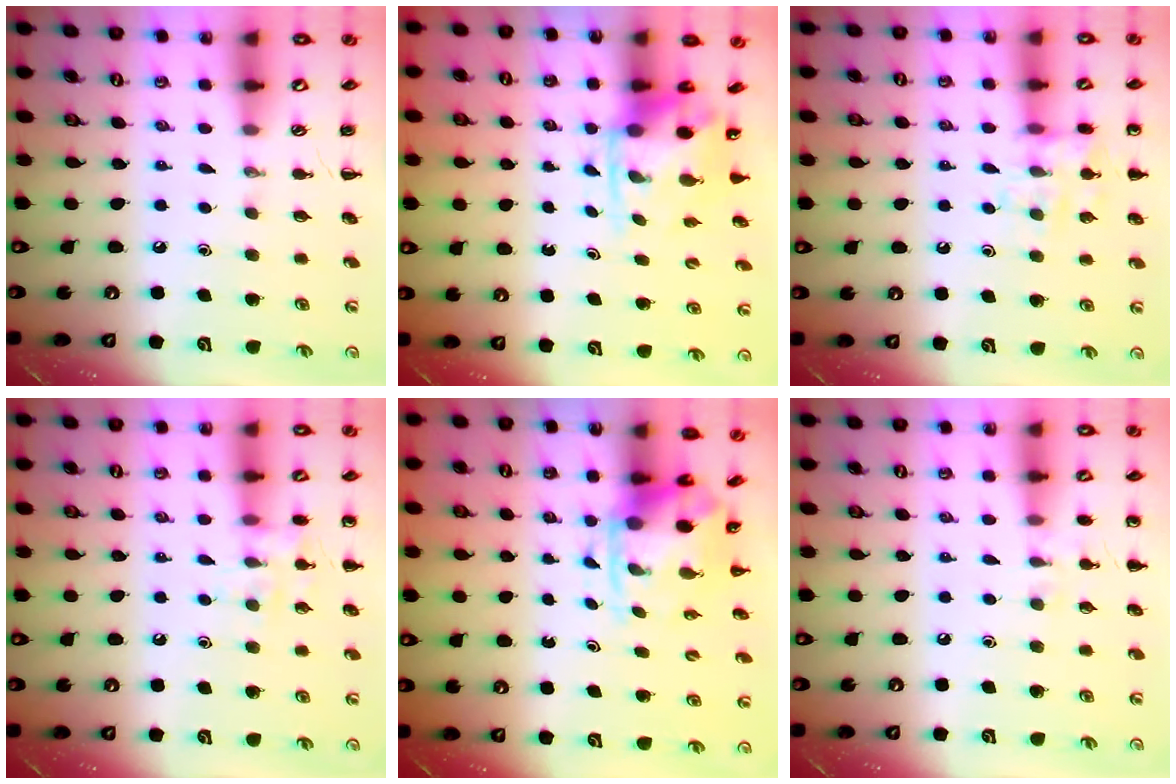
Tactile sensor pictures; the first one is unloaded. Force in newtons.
{"total": 4.0, "press": 3.9, "slide": 1.0}
{"total": 10.7, "press": 10.7, "slide": 0.6}
{"total": 8.3, "press": 8.3, "slide": 0.7}
{"total": 3.7, "press": 3.6, "slide": 0.9}
{"total": 5.6, "press": 5.3, "slide": 1.8}